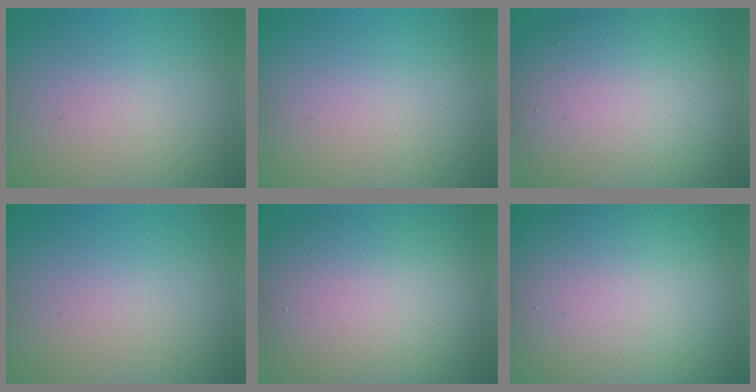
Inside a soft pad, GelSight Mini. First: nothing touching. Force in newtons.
{"total": 0.0}
{"total": 12.9, "press": 12.8, "slide": 1.4}
{"total": 0.0}
{"total": 9.8, "press": 9.8, "slide": 0.3}
{"total": 20.6, "press": 20.6, "slide": 0.9}